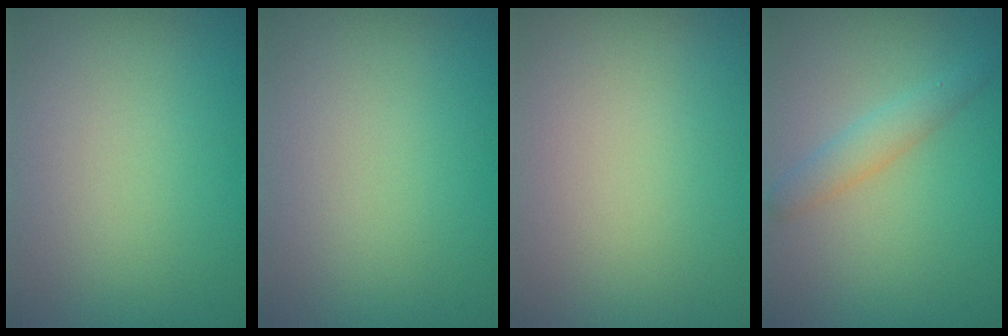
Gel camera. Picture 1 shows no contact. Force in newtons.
{"total": 0.0}
{"total": 0.0}
{"total": 2.1, "press": 2.1, "slide": 0.0}